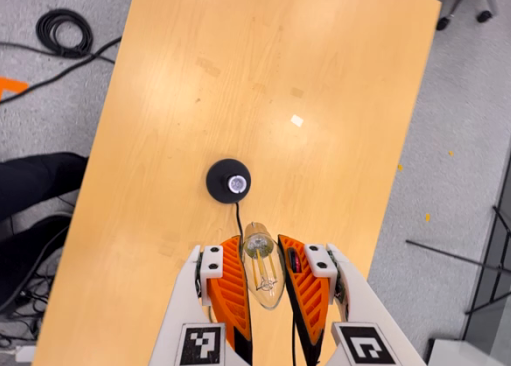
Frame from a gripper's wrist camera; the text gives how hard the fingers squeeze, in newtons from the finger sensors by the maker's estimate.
{"total": 18.5, "left": 20.2, "right": 16.7}